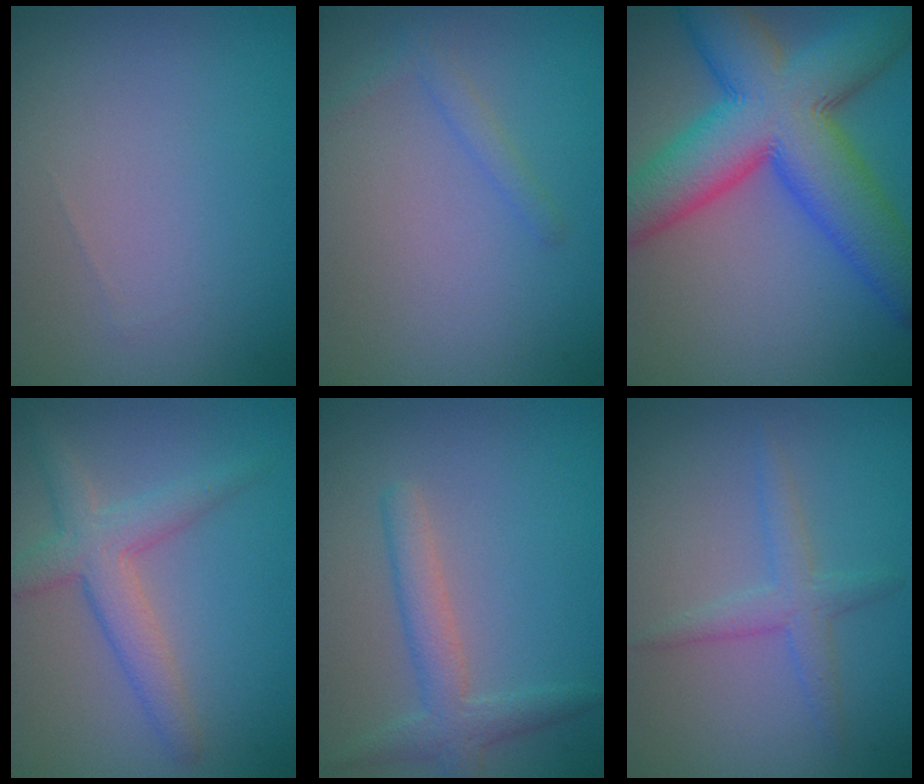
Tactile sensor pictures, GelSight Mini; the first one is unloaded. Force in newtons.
{"total": 1.2, "press": 1.2, "slide": 0.1}
{"total": 13.1, "press": 13.1, "slide": 0.4}
{"total": 3.9, "press": 3.9, "slide": 0.1}
{"total": 2.9, "press": 2.9, "slide": 0.1}
{"total": 2.2, "press": 2.2, "slide": 0.2}